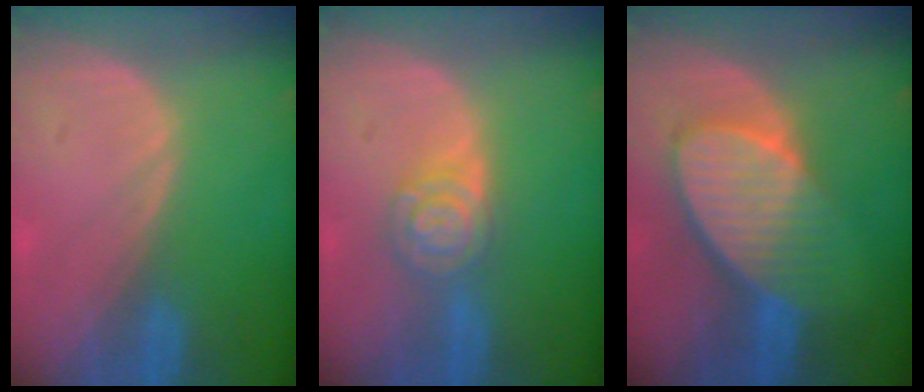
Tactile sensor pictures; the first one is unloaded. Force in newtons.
{"total": 5.4, "press": 5.3, "slide": 0.4}
{"total": 8.9, "press": 8.0, "slide": 3.9}